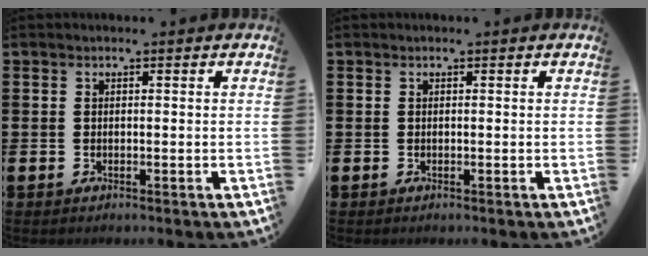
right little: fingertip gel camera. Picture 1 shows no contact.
{"total": 0.0}